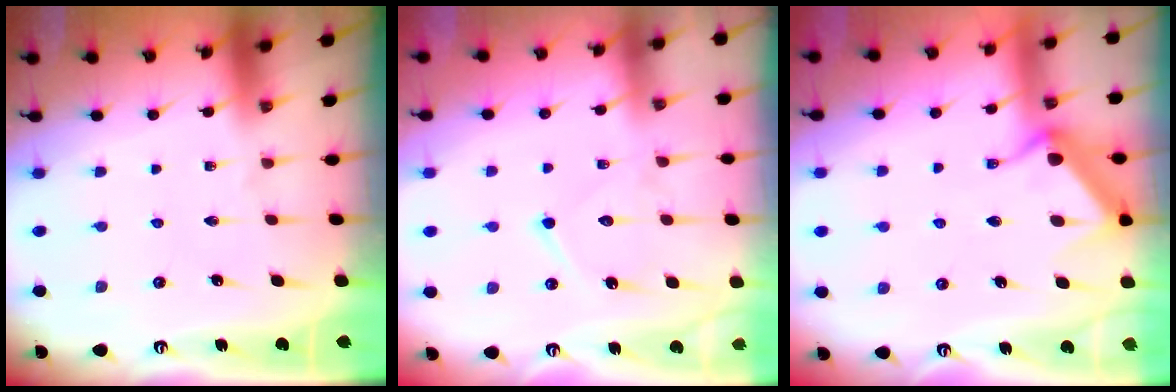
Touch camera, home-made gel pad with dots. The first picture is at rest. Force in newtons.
{"total": 10.5, "press": 10.5, "slide": 0.8}
{"total": 9.3, "press": 9.3, "slide": 0.4}